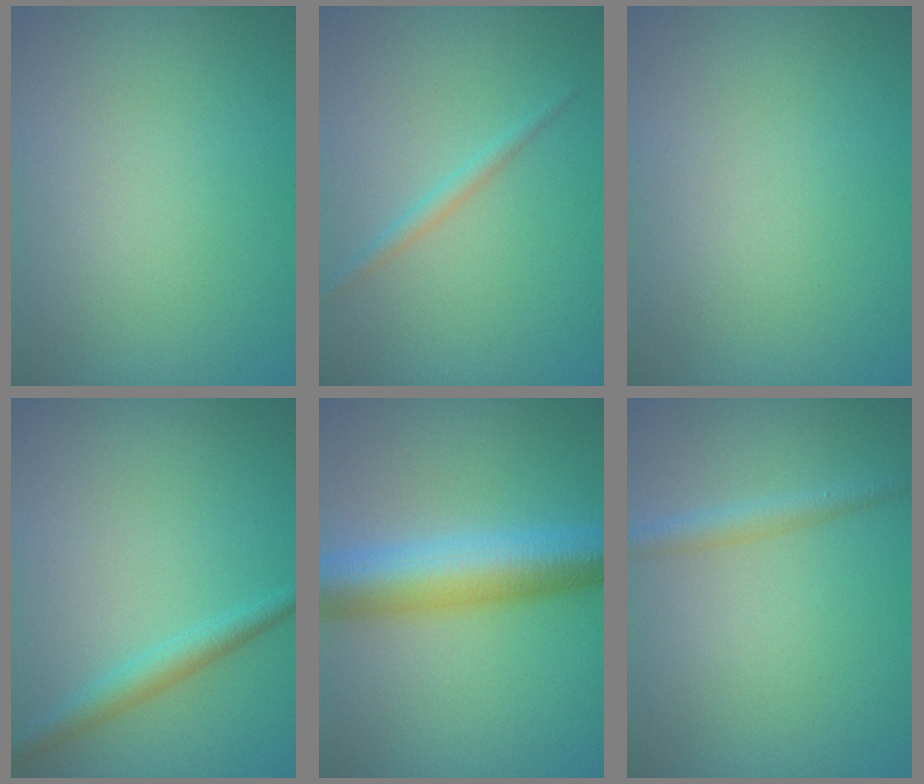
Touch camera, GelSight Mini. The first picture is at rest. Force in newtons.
{"total": 1.2, "press": 1.2, "slide": 0.0}
{"total": 0.0}
{"total": 2.2, "press": 2.2, "slide": 0.0}
{"total": 7.9, "press": 7.9, "slide": 0.2}
{"total": 1.9, "press": 1.9, "slide": 0.0}